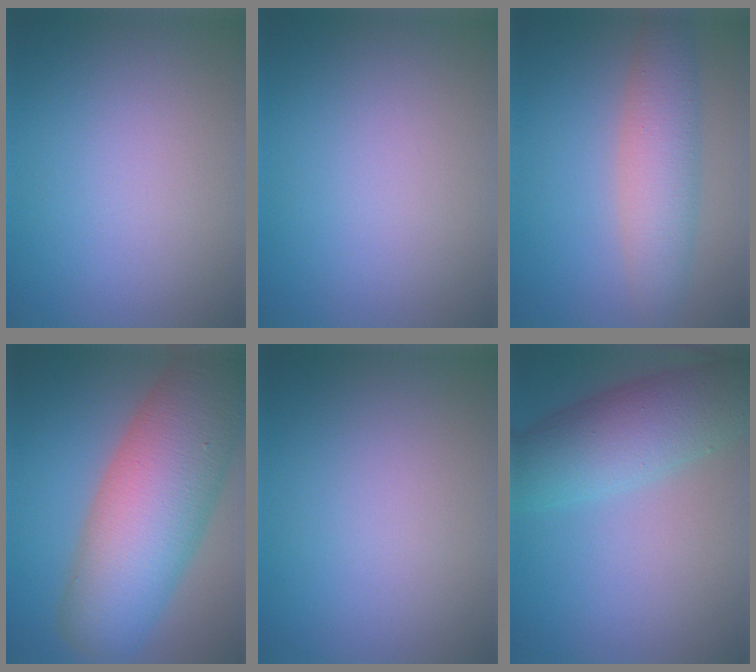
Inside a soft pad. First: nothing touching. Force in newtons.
{"total": 0.0}
{"total": 4.6, "press": 4.6, "slide": 0.1}
{"total": 13.2, "press": 13.2, "slide": 0.7}
{"total": 0.0}
{"total": 7.3, "press": 7.3, "slide": 0.3}